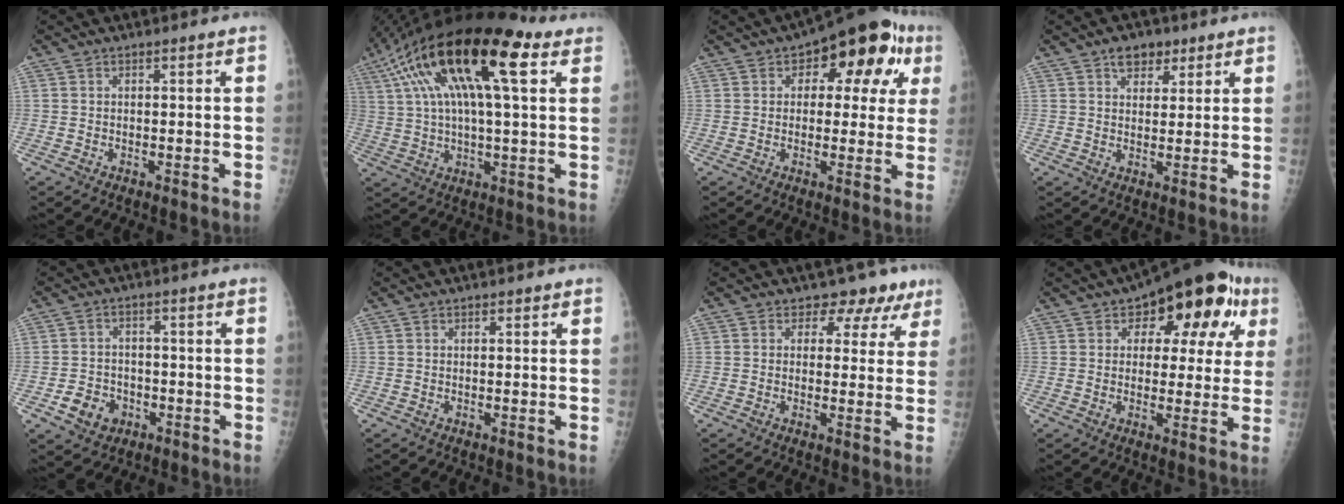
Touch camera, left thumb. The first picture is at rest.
{"total": 23.1, "force": [9.7, 7.6, 19.5], "torque": [-0.357, 0.025, 0.160]}
{"total": 15.0, "force": [5.1, 8.3, 11.4], "torque": [-0.083, 0.016, 0.055]}
{"total": 5.3, "force": [3.2, 3.4, 2.4], "torque": [-0.008, -0.015, 0.049]}
{"total": 6.2, "force": [-2.4, 5.1, 2.5], "torque": [-0.024, 0.015, -0.035]}
{"total": 0.6, "force": [0.4, 0.3, 0.3], "torque": [-0.001, -0.002, 0.004]}
{"total": 6.9, "force": [4.9, 4.6, 1.1], "torque": [0.026, -0.022, 0.043]}
{"total": 17.4, "force": [6.9, 9.3, 13.0], "torque": [-0.111, 0.005, 0.082]}